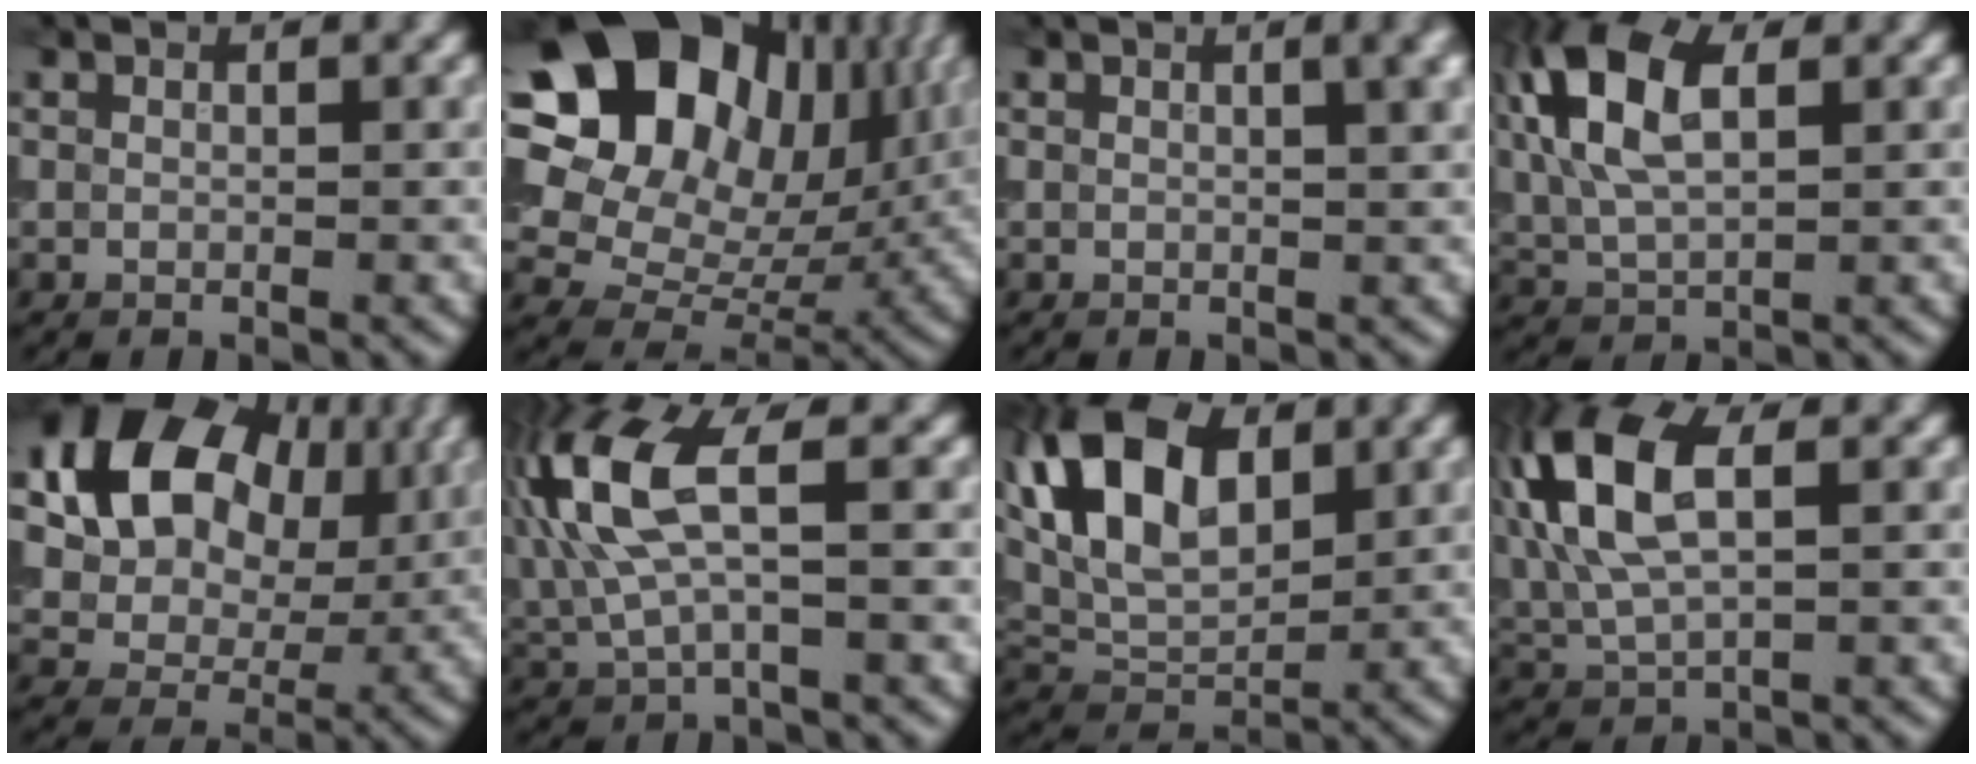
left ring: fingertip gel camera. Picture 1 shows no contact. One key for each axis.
{"total": 18.6, "fx": 6.8, "fy": 13.6, "fz": 10.7, "tx": -0.201, "ty": 0.041, "tz": 0.113}
{"total": 3.4, "fx": 1.3, "fy": 1.3, "fz": 2.9, "tx": -0.020, "ty": 0.007, "tz": 0.011}
{"total": 10.7, "fx": 2.9, "fy": 5.5, "fz": 8.7, "tx": -0.196, "ty": 0.023, "tz": 0.040}
{"total": 12.8, "fx": 3.9, "fy": 9.1, "fz": 8.0, "tx": -0.147, "ty": 0.002, "tz": 0.063}
{"total": 8.0, "fx": 1.6, "fy": 3.0, "fz": 7.2, "tx": -0.175, "ty": 0.010, "tz": 0.028}
{"total": 11.6, "fx": 3.9, "fy": 6.6, "fz": 8.7, "tx": -0.194, "ty": 0.022, "tz": 0.063}
{"total": 9.2, "fx": 2.0, "fy": 4.6, "fz": 7.8, "tx": -0.181, "ty": 0.017, "tz": 0.032}